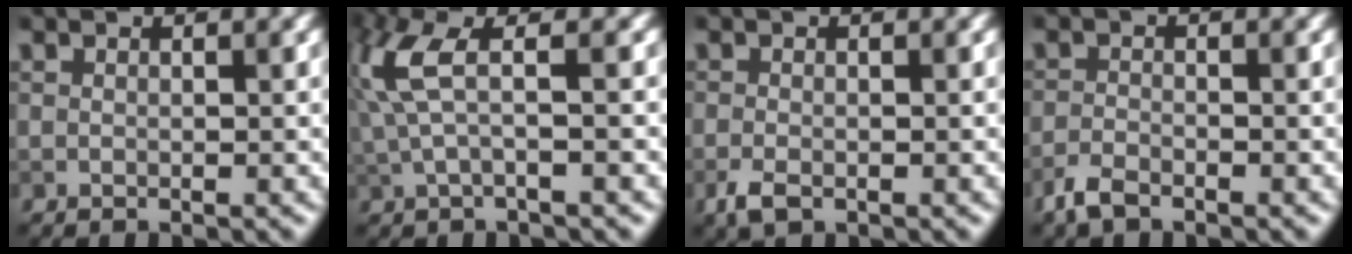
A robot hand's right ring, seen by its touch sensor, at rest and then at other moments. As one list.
[{"total": 4.4, "force": [1.0, 1.1, 4.2], "torque": [-0.104, 0.011, 0.016]}, {"total": 1.9, "force": [-1.0, 0.9, 1.3], "torque": [-0.030, -0.004, -0.022]}, {"total": 2.1, "force": [-1.7, 0.7, 1.0], "torque": [-0.025, -0.002, -0.040]}]